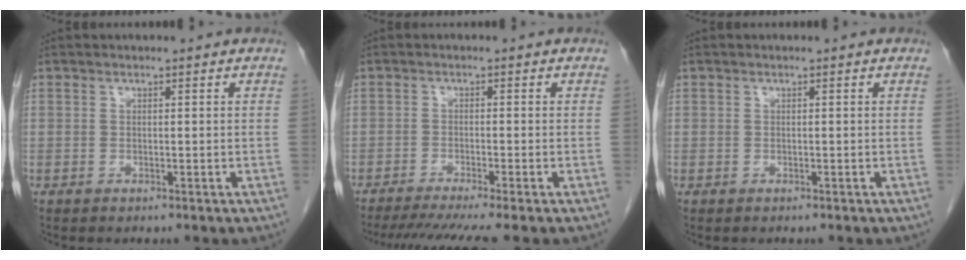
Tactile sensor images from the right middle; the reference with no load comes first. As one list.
[{"total": 8.2, "force": [-6.8, -1.1, 4.4], "torque": [-0.056, -0.020, -0.108]}, {"total": 0.9, "force": [-0.7, 0.5, -0.2], "torque": [-0.007, 0.002, -0.014]}]